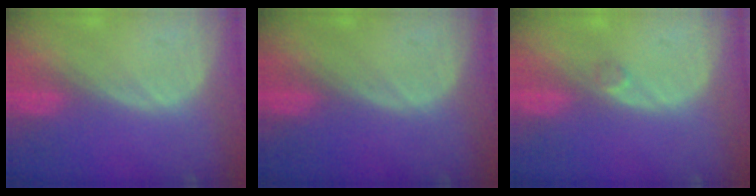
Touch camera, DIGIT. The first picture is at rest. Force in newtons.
{"total": 0.0}
{"total": 1.2, "press": 1.0, "slide": 0.7}